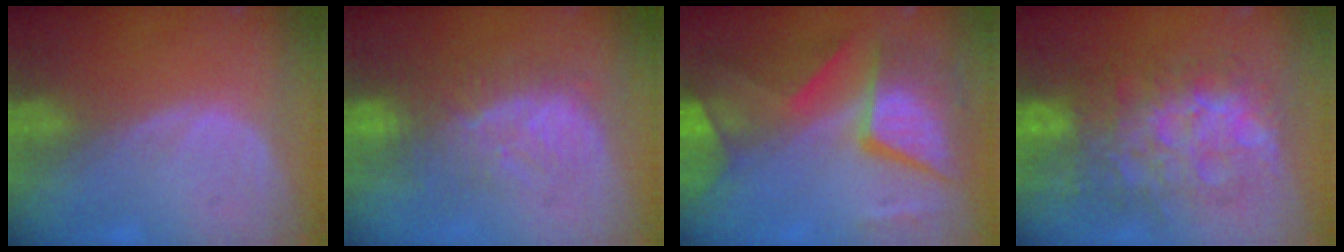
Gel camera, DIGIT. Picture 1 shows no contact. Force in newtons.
{"total": 8.4, "press": 8.2, "slide": 2.0}
{"total": 12.0, "press": 11.9, "slide": 1.2}
{"total": 12.2, "press": 12.2, "slide": 1.1}